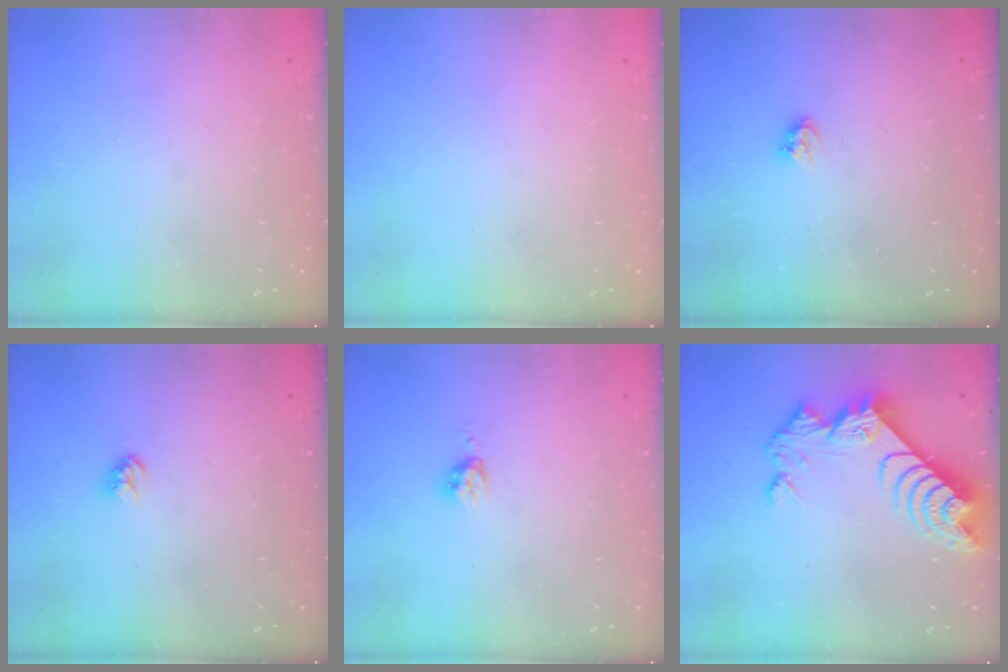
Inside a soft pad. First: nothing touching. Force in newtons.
{"total": 0.0}
{"total": 3.6, "press": 3.6, "slide": 0.5}
{"total": 3.0, "press": 3.0, "slide": 0.3}
{"total": 3.7, "press": 3.7, "slide": 0.5}
{"total": 10.0, "press": 10.0, "slide": 0.9}